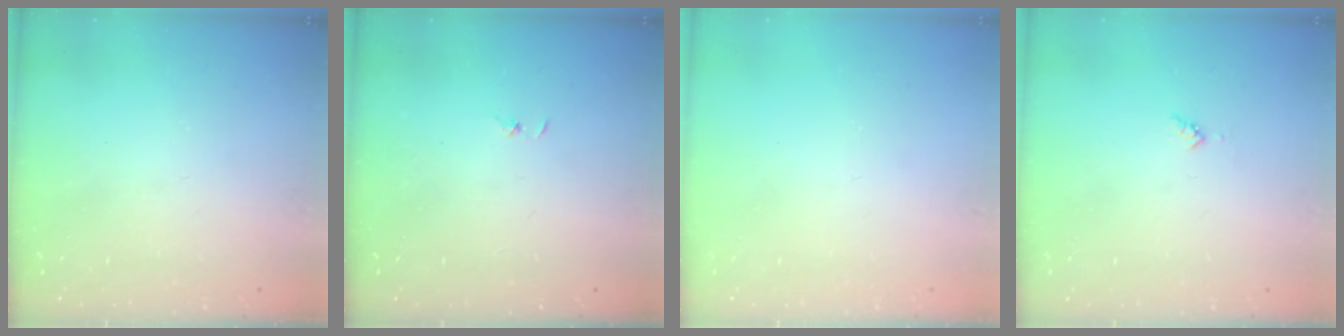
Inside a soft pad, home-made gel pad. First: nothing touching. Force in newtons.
{"total": 0.7, "press": 0.7, "slide": 0.1}
{"total": 0.7, "press": 0.7, "slide": 0.1}
{"total": 3.4, "press": 3.3, "slide": 0.4}